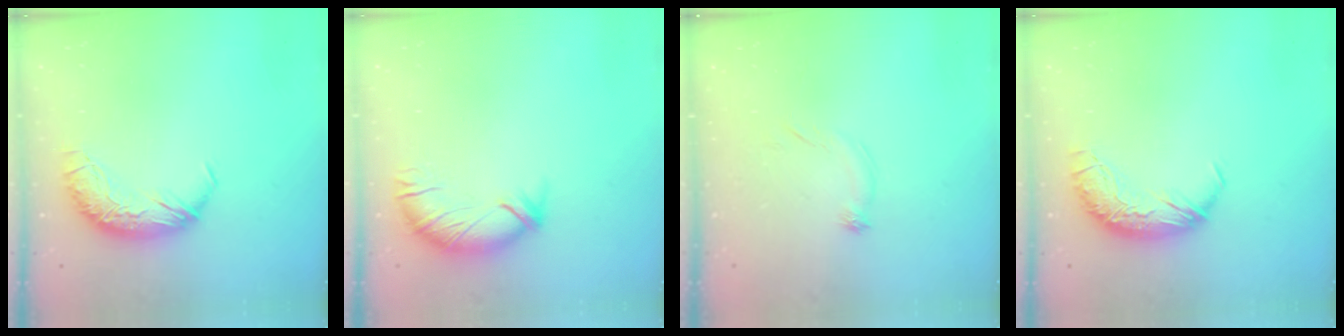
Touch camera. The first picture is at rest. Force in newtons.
{"total": 3.2, "press": 3.0, "slide": 0.8}
{"total": 7.1, "press": 7.1, "slide": 0.8}
{"total": 0.0}